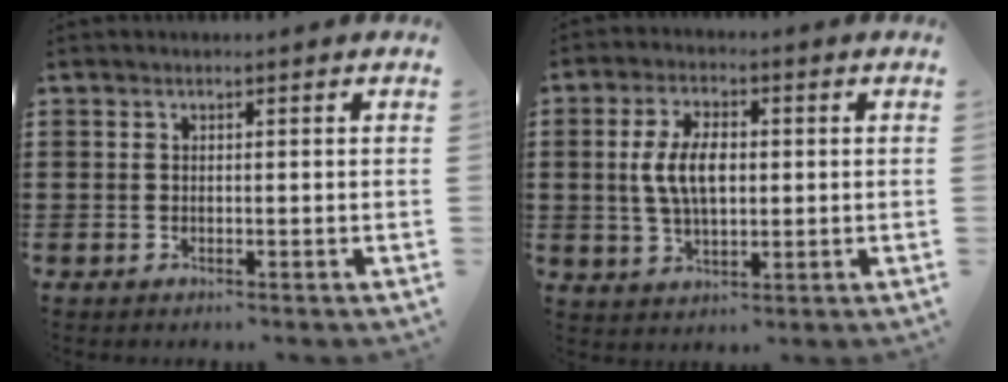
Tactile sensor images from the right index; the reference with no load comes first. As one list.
[{"total": 7.3, "force": [0.4, 3.7, 6.2], "torque": [-0.143, 0.007, -0.001]}]